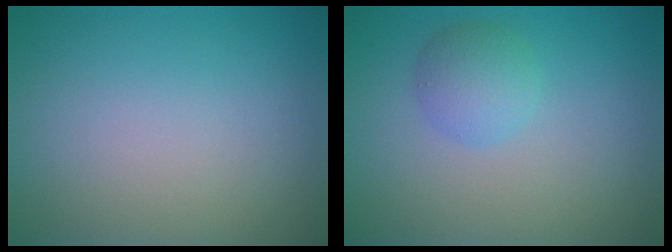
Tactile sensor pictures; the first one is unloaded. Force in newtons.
{"total": 2.4, "press": 2.4, "slide": 0.0}